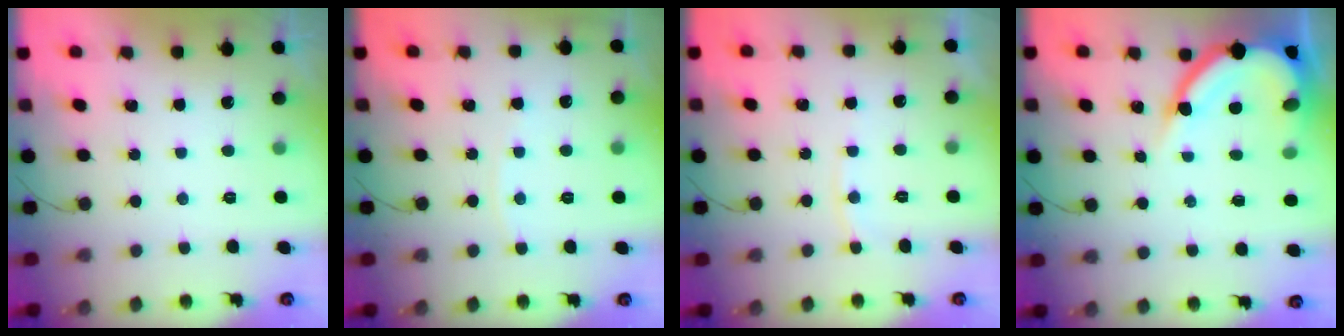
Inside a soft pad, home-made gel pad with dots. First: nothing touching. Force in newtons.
{"total": 2.9, "press": 2.8, "slide": 0.4}
{"total": 5.8, "press": 5.7, "slide": 0.6}
{"total": 12.7, "press": 12.7, "slide": 1.1}